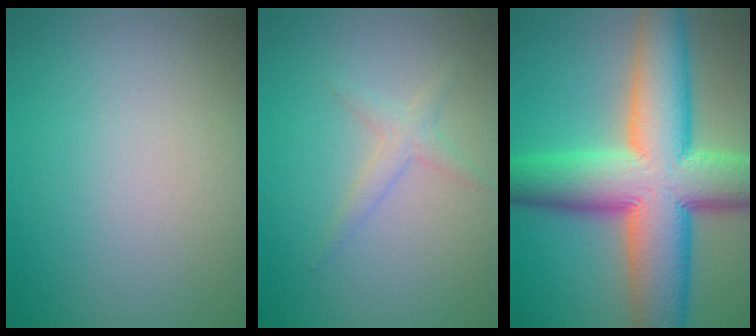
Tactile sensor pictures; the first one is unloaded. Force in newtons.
{"total": 1.6, "press": 1.6, "slide": 0.1}
{"total": 14.8, "press": 14.8, "slide": 0.7}